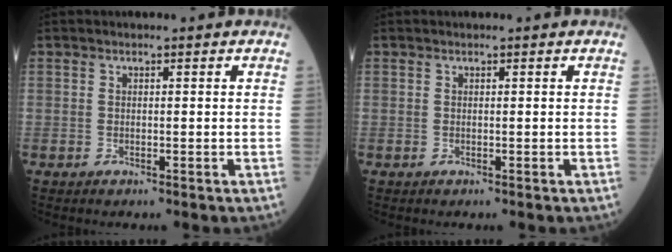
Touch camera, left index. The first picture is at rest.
{"total": 0.0}